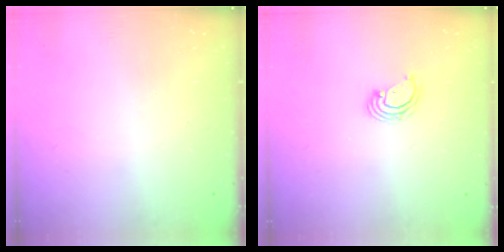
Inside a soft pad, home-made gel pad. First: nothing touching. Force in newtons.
{"total": 2.4, "press": 2.4, "slide": 0.2}